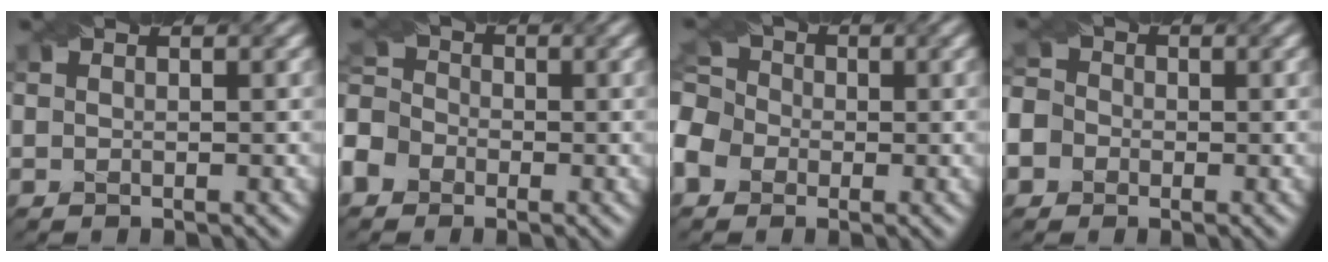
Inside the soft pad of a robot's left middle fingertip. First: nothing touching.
{"total": 6.3, "force": [-3.7, 4.6, 2.2], "torque": [-0.048, -0.004, -0.075]}
{"total": 6.6, "force": [-2.6, 5.3, 2.9], "torque": [-0.064, 0.004, -0.062]}
{"total": 8.1, "force": [-3.4, 7.0, 2.1], "torque": [-0.059, 0.000, -0.096]}